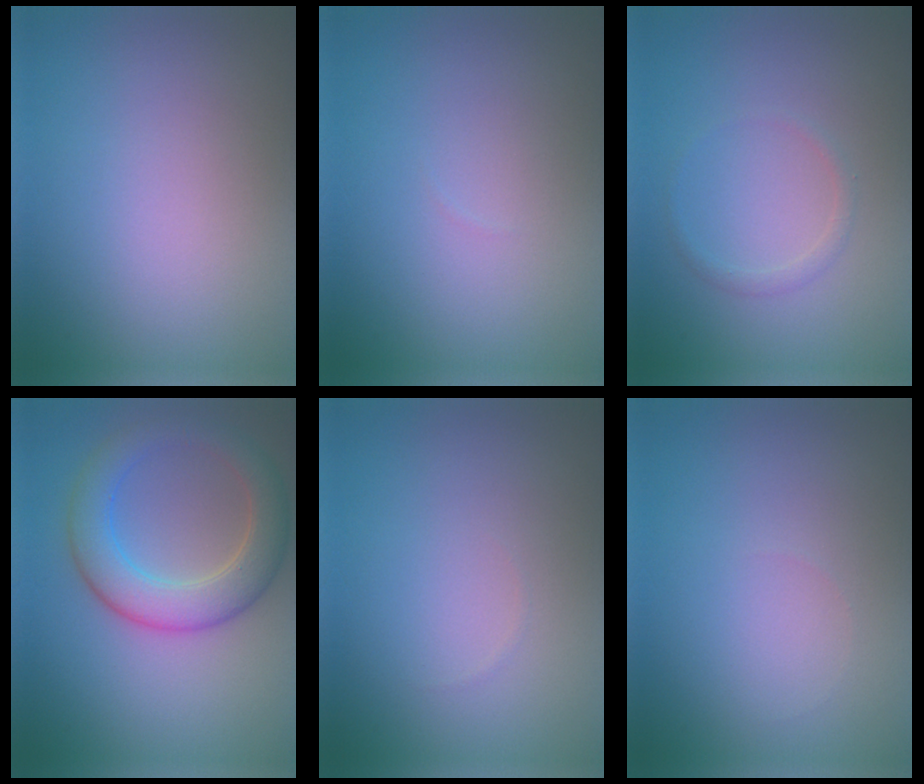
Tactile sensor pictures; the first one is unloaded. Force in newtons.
{"total": 0.0}
{"total": 0.9, "press": 0.9, "slide": 0.0}
{"total": 5.7, "press": 5.7, "slide": 0.1}
{"total": 0.0}
{"total": 0.0}